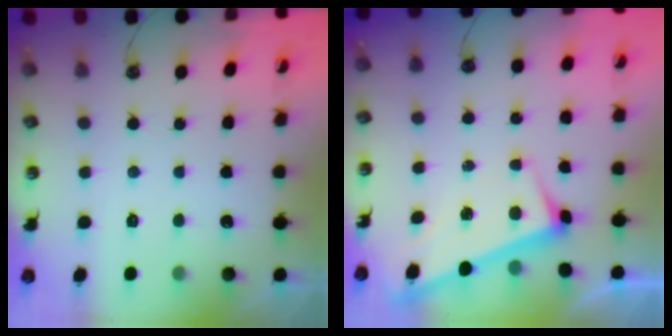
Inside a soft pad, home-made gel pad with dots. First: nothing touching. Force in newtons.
{"total": 3.2, "press": 3.2, "slide": 0.1}